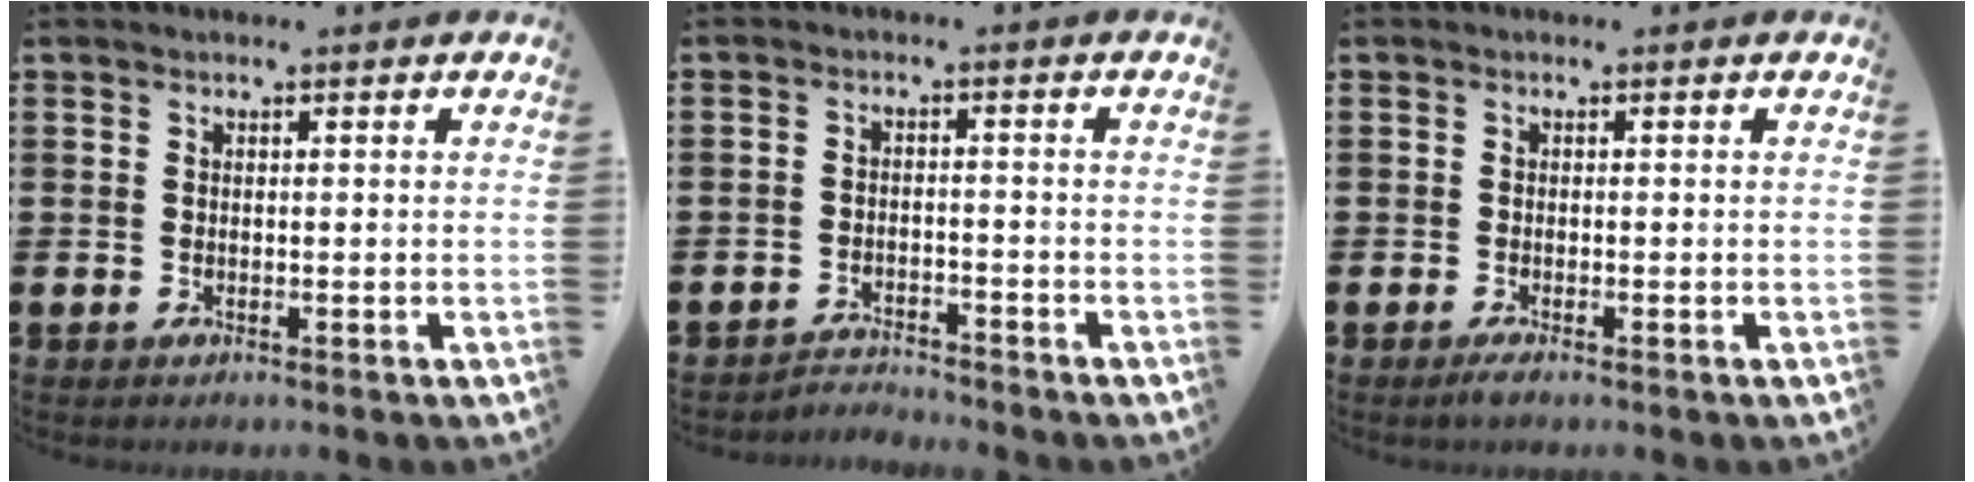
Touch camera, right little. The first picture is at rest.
{"total": 2.4, "force": [-2.3, 0.0, -0.3], "torque": [-0.003, 0.003, -0.052]}
{"total": 1.1, "force": [-0.6, 0.1, 0.9], "torque": [-0.015, -0.002, -0.011]}